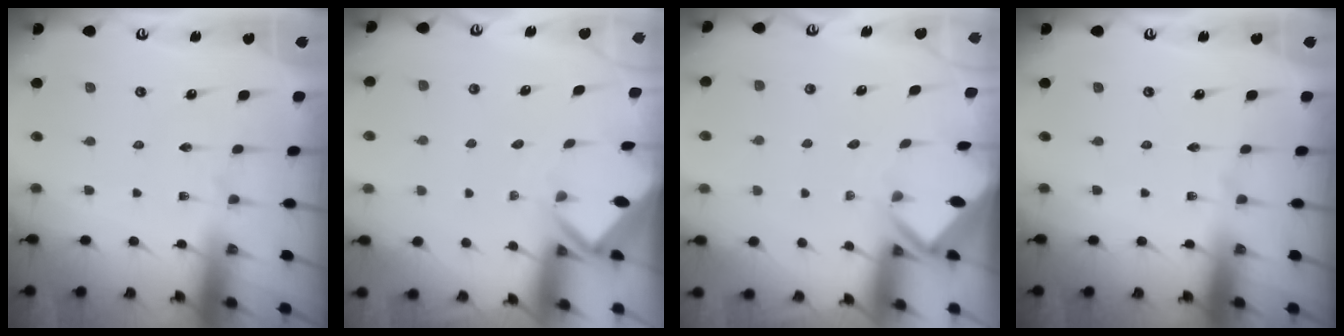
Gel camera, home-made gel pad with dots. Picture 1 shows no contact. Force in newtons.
{"total": 2.4, "press": 2.4, "slide": 0.1}
{"total": 2.4, "press": 2.4, "slide": 0.1}
{"total": 0.0}